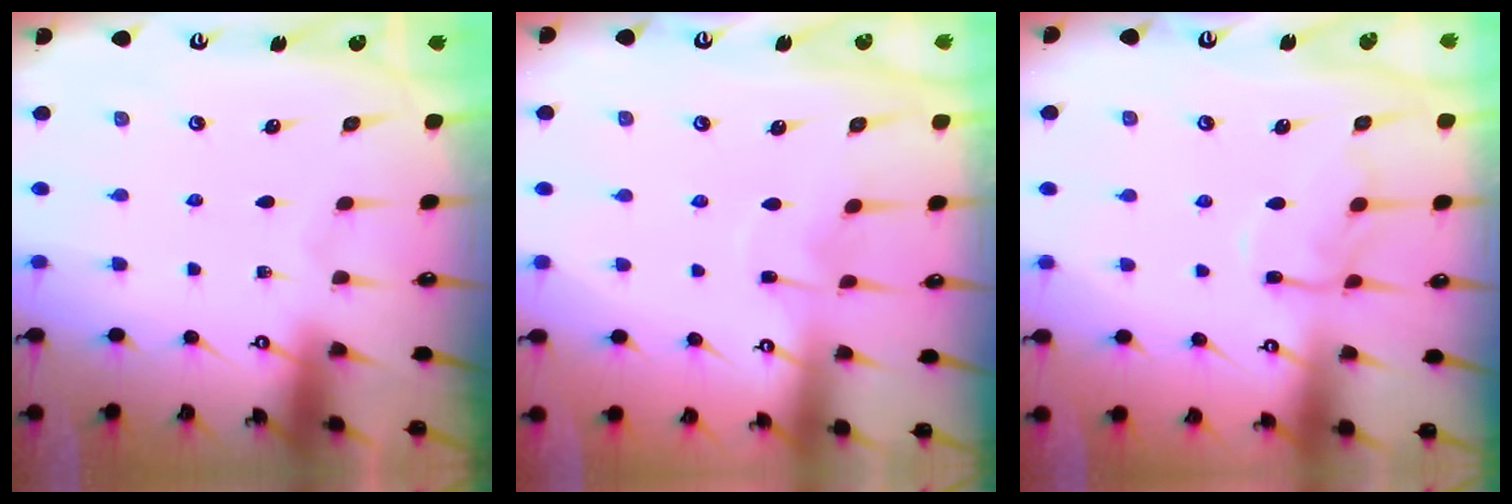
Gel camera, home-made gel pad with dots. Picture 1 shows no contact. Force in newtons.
{"total": 2.8, "press": 2.8, "slide": 0.4}
{"total": 9.9, "press": 9.8, "slide": 0.7}